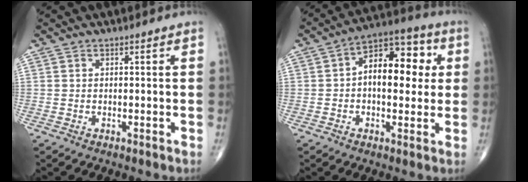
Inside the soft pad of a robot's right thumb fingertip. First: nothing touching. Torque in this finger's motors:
{"motor_torque": [0.02, 0.39, 0.71, -0.19, 0.09]}